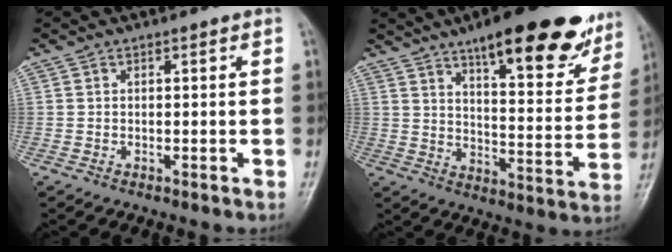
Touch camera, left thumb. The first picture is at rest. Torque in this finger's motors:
{"motor_torque": [1.26, 1.17, 1.44, -1.32, 0.11]}